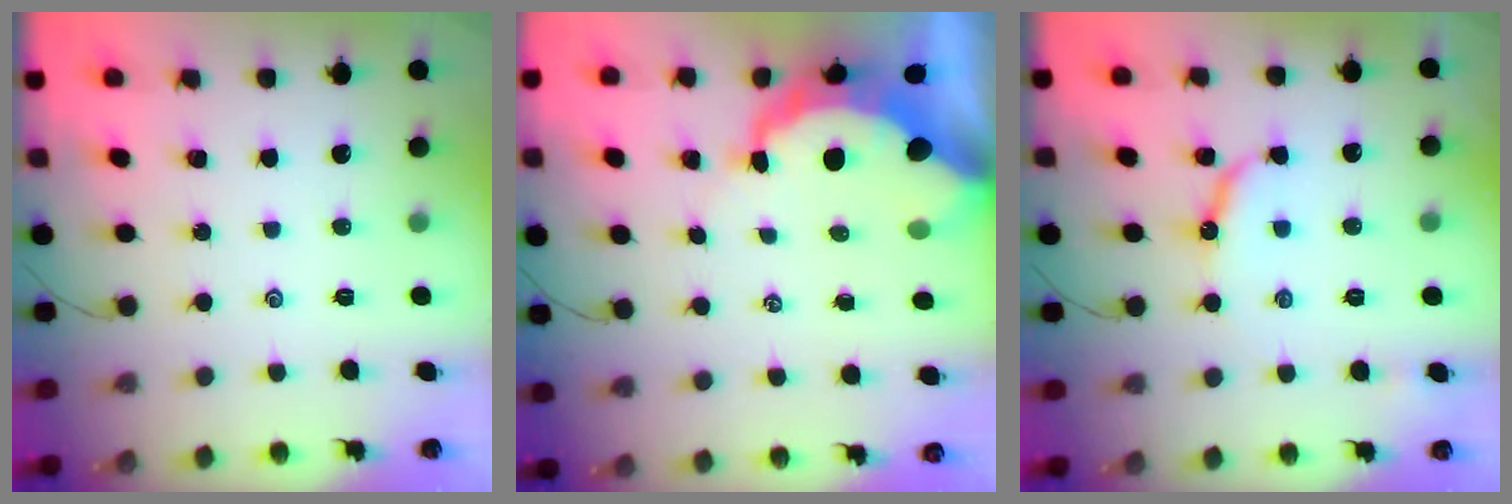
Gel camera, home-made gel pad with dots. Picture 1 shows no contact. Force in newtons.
{"total": 10.2, "press": 10.1, "slide": 1.2}
{"total": 7.6, "press": 7.6, "slide": 0.6}